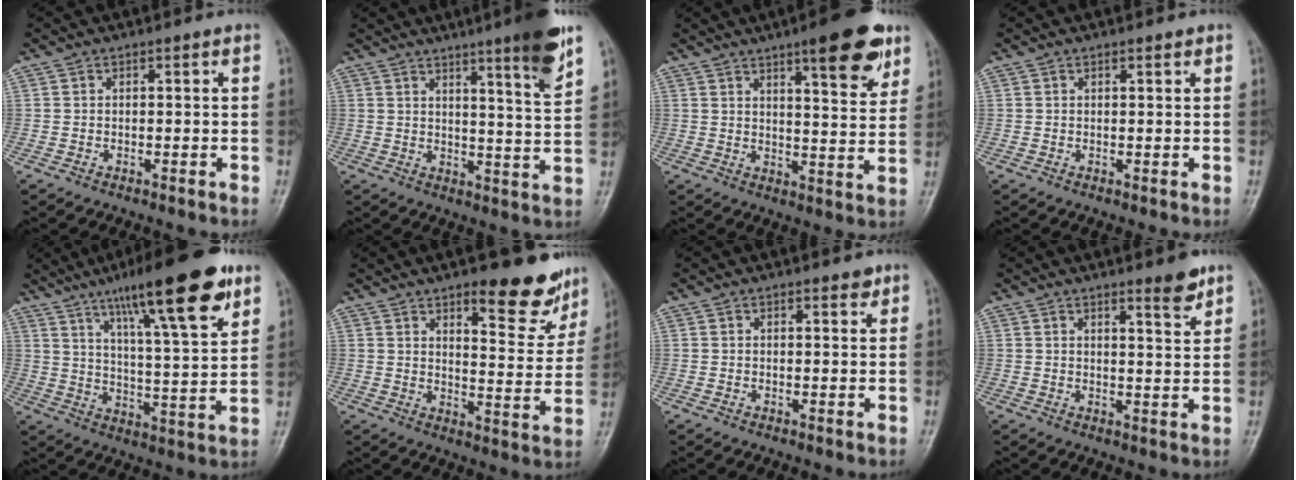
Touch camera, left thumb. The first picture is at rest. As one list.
[{"total": 10.6, "force": [6.7, 0.5, 8.2], "torque": [-0.105, -0.043, 0.094]}, {"total": 12.8, "force": [7.7, 3.1, 9.7], "torque": [-0.105, -0.037, 0.104]}, {"total": 1.1, "force": [0.7, 0.4, 0.7], "torque": [-0.006, -0.002, 0.009]}, {"total": 21.1, "force": [12.8, 4.2, 16.3], "torque": [-0.230, -0.041, 0.203]}, {"total": 13.9, "force": [9.7, 4.5, 8.9], "torque": [-0.068, -0.065, 0.136]}, {"total": 2.2, "force": [1.6, 1.0, 1.3], "torque": [-0.006, -0.007, 0.019]}, {"total": 4.8, "force": [3.4, 0.9, 3.2], "torque": [-0.035, -0.028, 0.049]}]